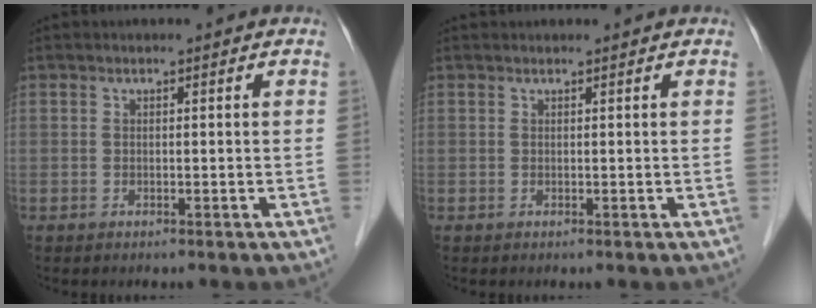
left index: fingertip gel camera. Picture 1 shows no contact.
{"total": 1.2, "force": [1.2, 0.2, 0.2], "torque": [-0.006, 0.021, 0.020]}